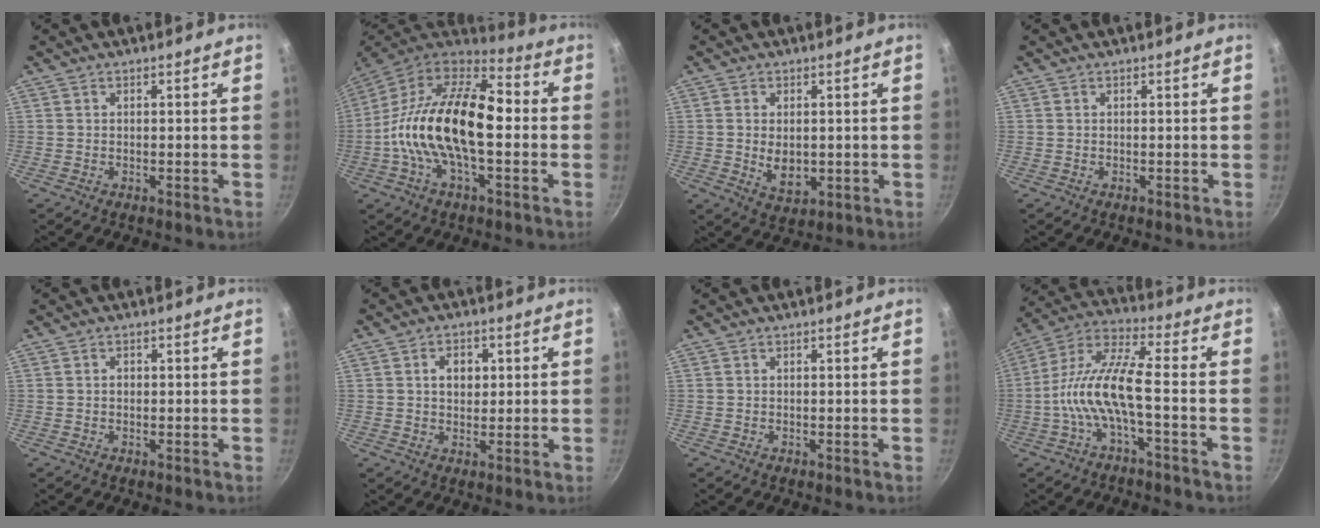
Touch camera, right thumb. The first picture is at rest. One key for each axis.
{"total": 22.6, "fx": -1.3, "fy": 11.3, "fz": 19.5, "tx": -0.337, "ty": 0.039, "tz": -0.043}
{"total": 5.0, "fx": -0.1, "fy": 3.2, "fz": 3.8, "tx": -0.061, "ty": -0.010, "tz": 0.006}
{"total": 0.0}
{"total": 0.8, "fx": 0.0, "fy": 0.7, "fz": 0.4, "tx": -0.004, "ty": 0.004, "tz": 0.000}
{"total": 4.5, "fx": 1.0, "fy": 3.4, "fz": 2.8, "tx": -0.023, "ty": 0.002, "tz": 0.014}
{"total": 0.0}
{"total": 12.1, "fx": -3.0, "fy": 3.1, "fz": 11.3, "tx": -0.239, "ty": 0.041, "tz": -0.071}